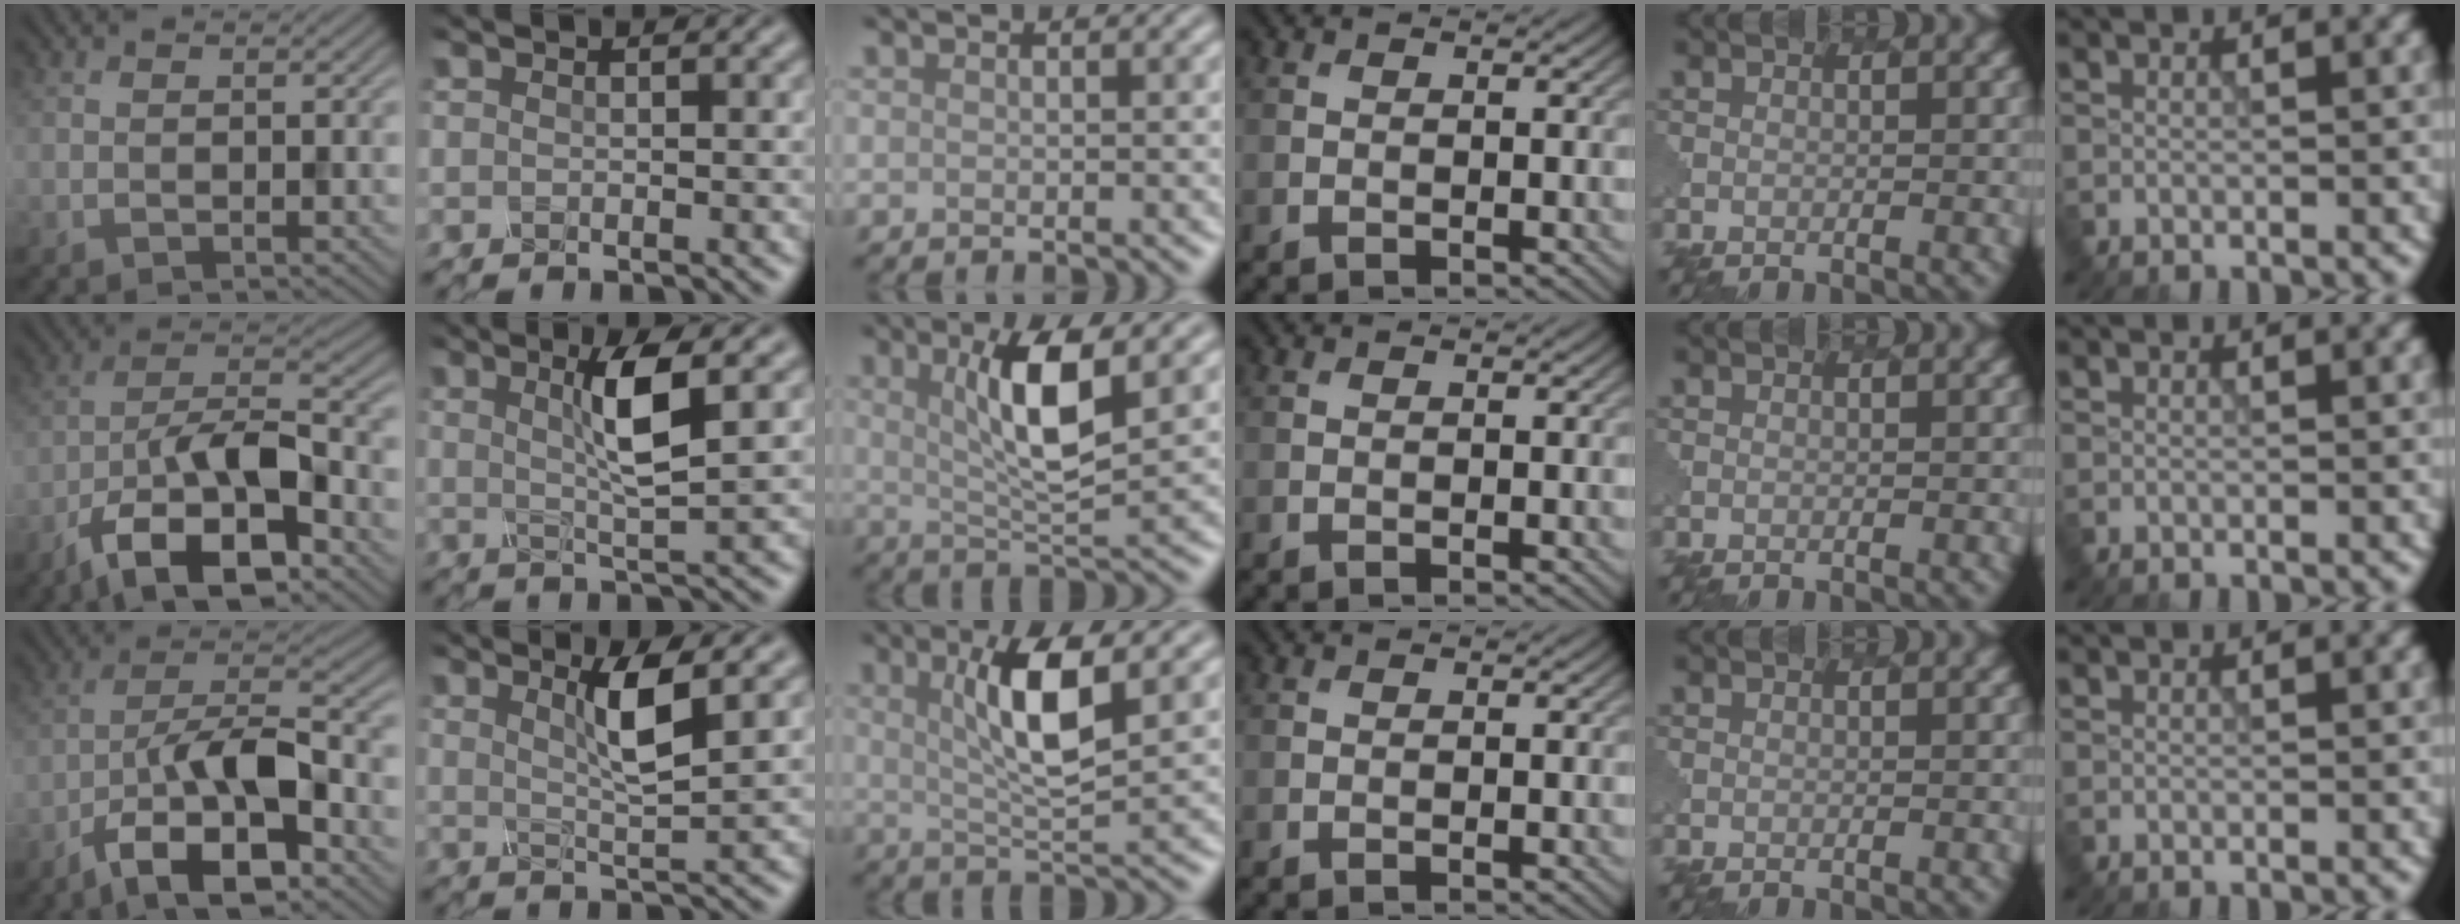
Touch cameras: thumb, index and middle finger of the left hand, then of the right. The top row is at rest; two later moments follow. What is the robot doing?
{"motion": "twist", "object": "rubiks cube"}